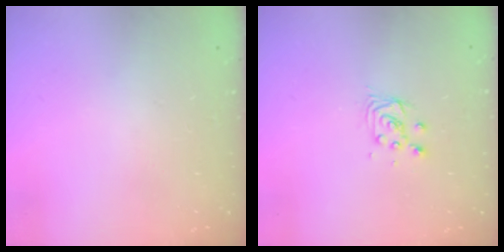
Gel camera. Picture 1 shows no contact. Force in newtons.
{"total": 4.6, "press": 4.6, "slide": 0.5}